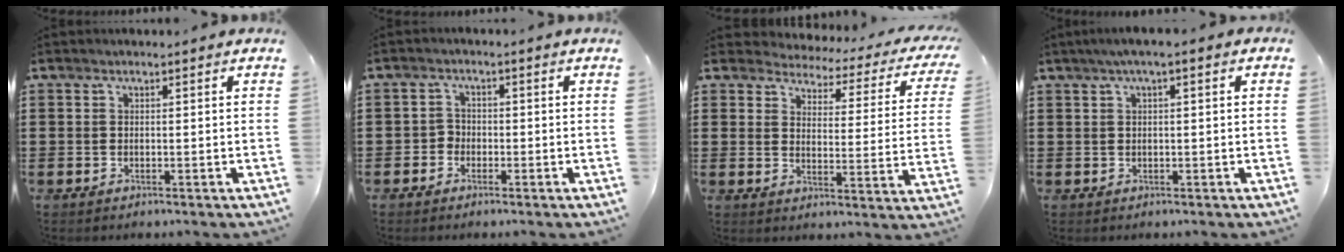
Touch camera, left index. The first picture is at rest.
{"total": 2.0, "force": [-1.2, 1.6, 0.2], "torque": [-0.011, 0.005, -0.027]}
{"total": 2.6, "force": [2.5, 0.5, 0.3], "torque": [-0.028, -0.023, 0.035]}
{"total": 1.7, "force": [0.1, 0.2, 1.7], "torque": [-0.030, 0.000, 0.001]}